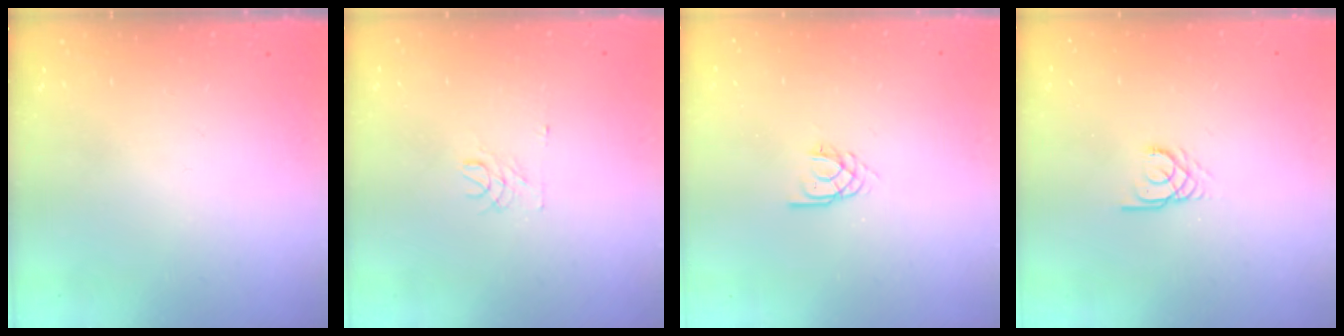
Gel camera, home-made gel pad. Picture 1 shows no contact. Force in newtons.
{"total": 3.5, "press": 3.5, "slide": 0.3}
{"total": 2.3, "press": 2.3, "slide": 0.2}
{"total": 2.4, "press": 2.4, "slide": 0.3}